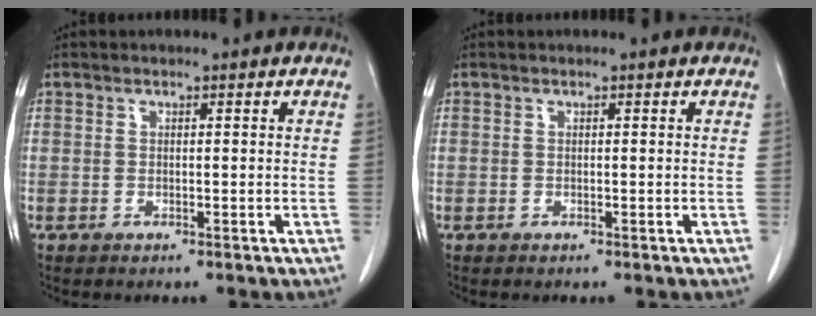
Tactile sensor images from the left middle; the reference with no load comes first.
{"total": 0.0}